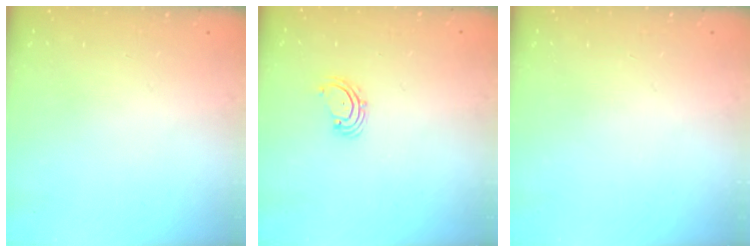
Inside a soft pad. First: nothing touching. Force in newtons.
{"total": 2.0, "press": 2.0, "slide": 0.4}
{"total": 0.0}